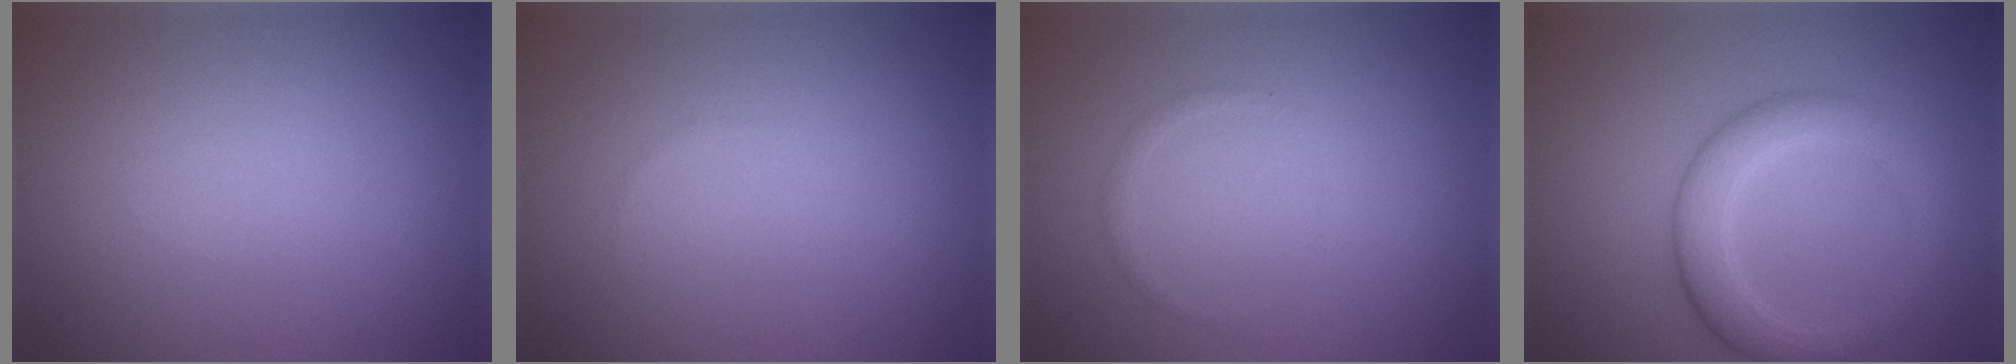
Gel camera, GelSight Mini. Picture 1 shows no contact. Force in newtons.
{"total": 0.0}
{"total": 0.7, "press": 0.7, "slide": 0.0}
{"total": 4.4, "press": 4.4, "slide": 0.1}